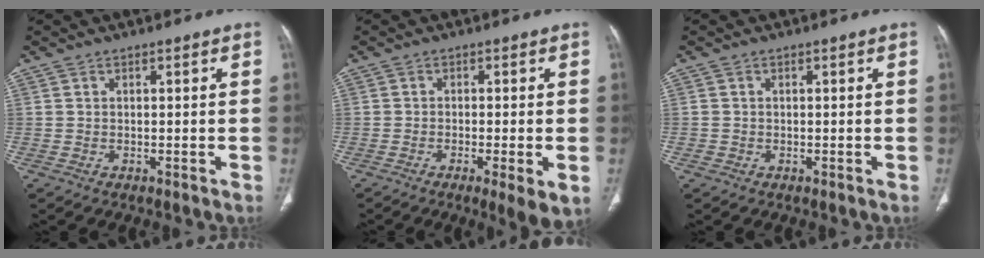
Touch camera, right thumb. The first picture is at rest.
{"total": 6.1, "force": [-2.1, 1.1, 5.6], "torque": [-0.092, -0.014, -0.034]}
{"total": 0.6, "force": [-0.1, 0.6, 0.1], "torque": [0.001, 0.004, -0.002]}